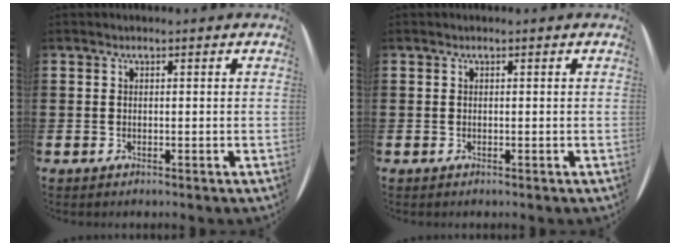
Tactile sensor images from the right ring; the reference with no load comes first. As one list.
[{"total": 0.0}]